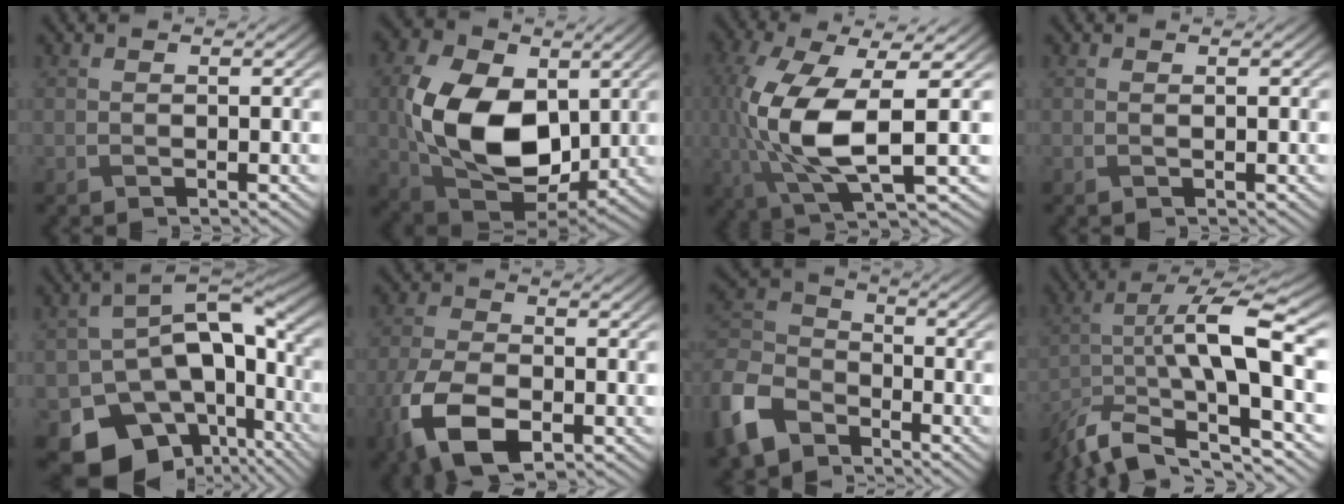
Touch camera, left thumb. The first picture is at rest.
{"total": 15.1, "force": [0.5, 9.9, 11.4], "torque": [-0.245, -0.002, 0.007]}
{"total": 11.0, "force": [0.3, 4.1, 10.2], "torque": [-0.255, -0.013, 0.013]}
{"total": 0.0}
{"total": 16.8, "force": [-3.9, 11.4, 11.8], "torque": [-0.208, -0.053, -0.023]}
{"total": 10.5, "force": [-4.7, 5.9, 7.4], "torque": [-0.195, -0.036, -0.082]}
{"total": 10.4, "force": [-6.4, 6.7, 4.9], "torque": [-0.147, -0.011, -0.147]}
{"total": 15.2, "force": [-5.6, 4.7, 13.4], "torque": [-0.262, -0.008, -0.107]}